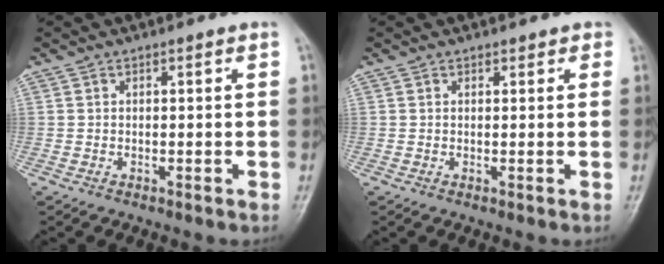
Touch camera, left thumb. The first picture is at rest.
{"total": 1.3, "force": [0.8, 0.9, 0.4], "torque": [0.014, -0.003, 0.005]}